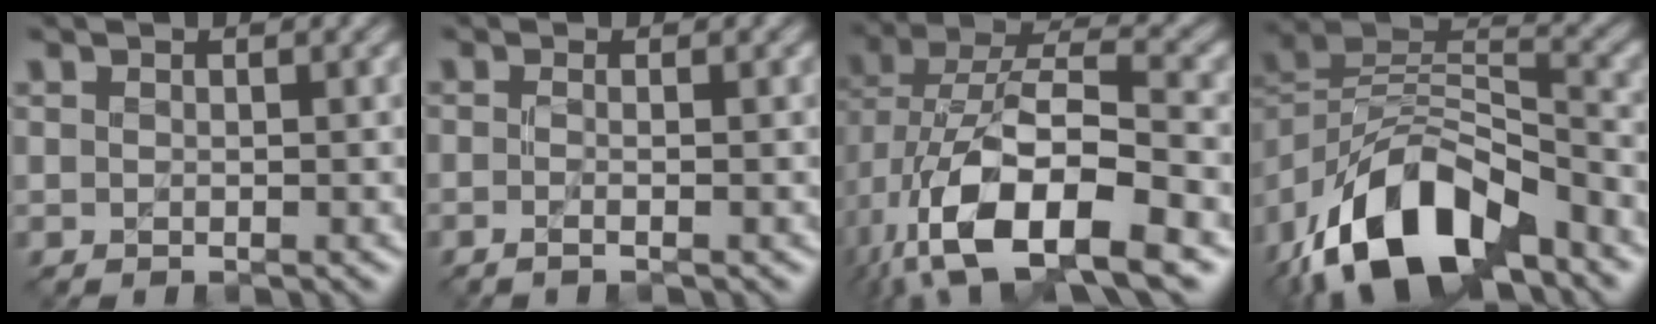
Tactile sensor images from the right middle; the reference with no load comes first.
{"total": 2.1, "force": [-0.2, 1.1, 1.8], "torque": [-0.014, -0.003, -0.020]}
{"total": 14.1, "force": [-4.7, 7.7, 10.8], "torque": [-0.223, -0.026, -0.068]}
{"total": 12.2, "force": [-7.8, 5.7, 7.5], "torque": [-0.138, 0.005, -0.155]}